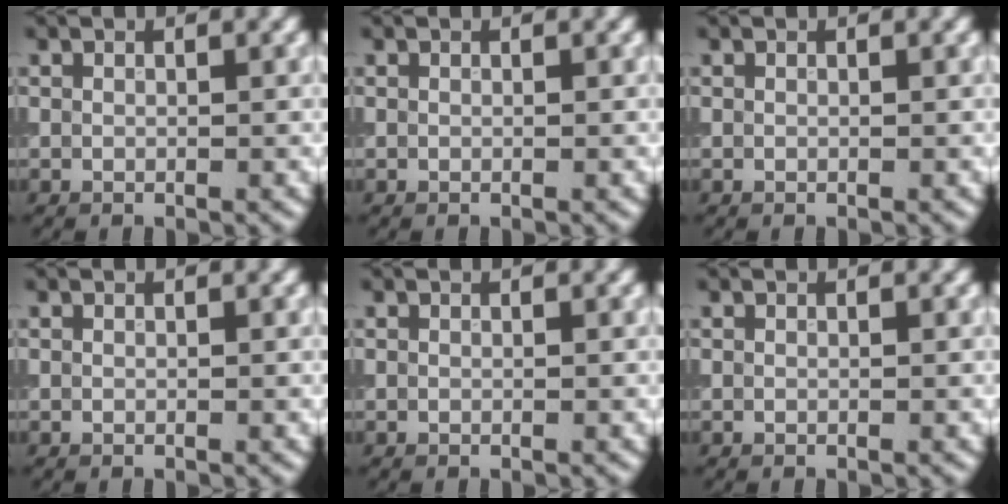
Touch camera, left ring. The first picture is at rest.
{"total": 0.0}
{"total": 0.0}
{"total": 0.0}
{"total": 0.0}
{"total": 0.0}